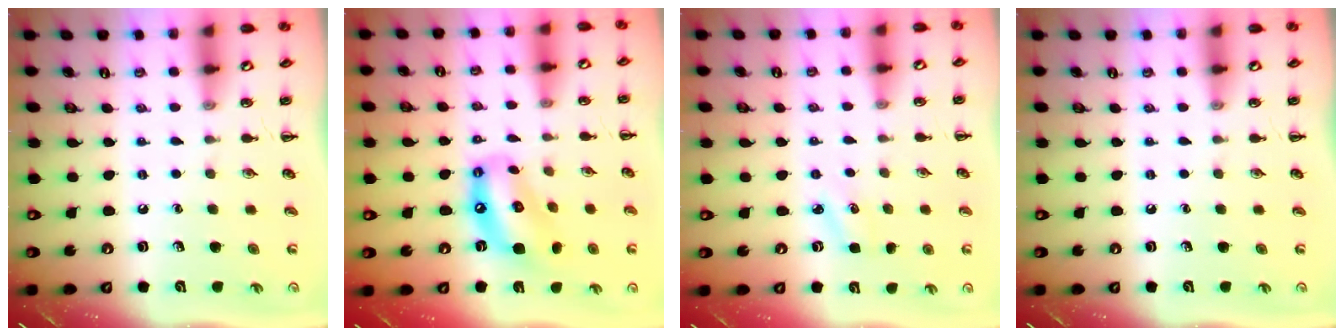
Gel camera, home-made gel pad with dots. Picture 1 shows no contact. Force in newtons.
{"total": 12.0, "press": 11.7, "slide": 2.6}
{"total": 3.7, "press": 3.6, "slide": 0.9}
{"total": 0.0}